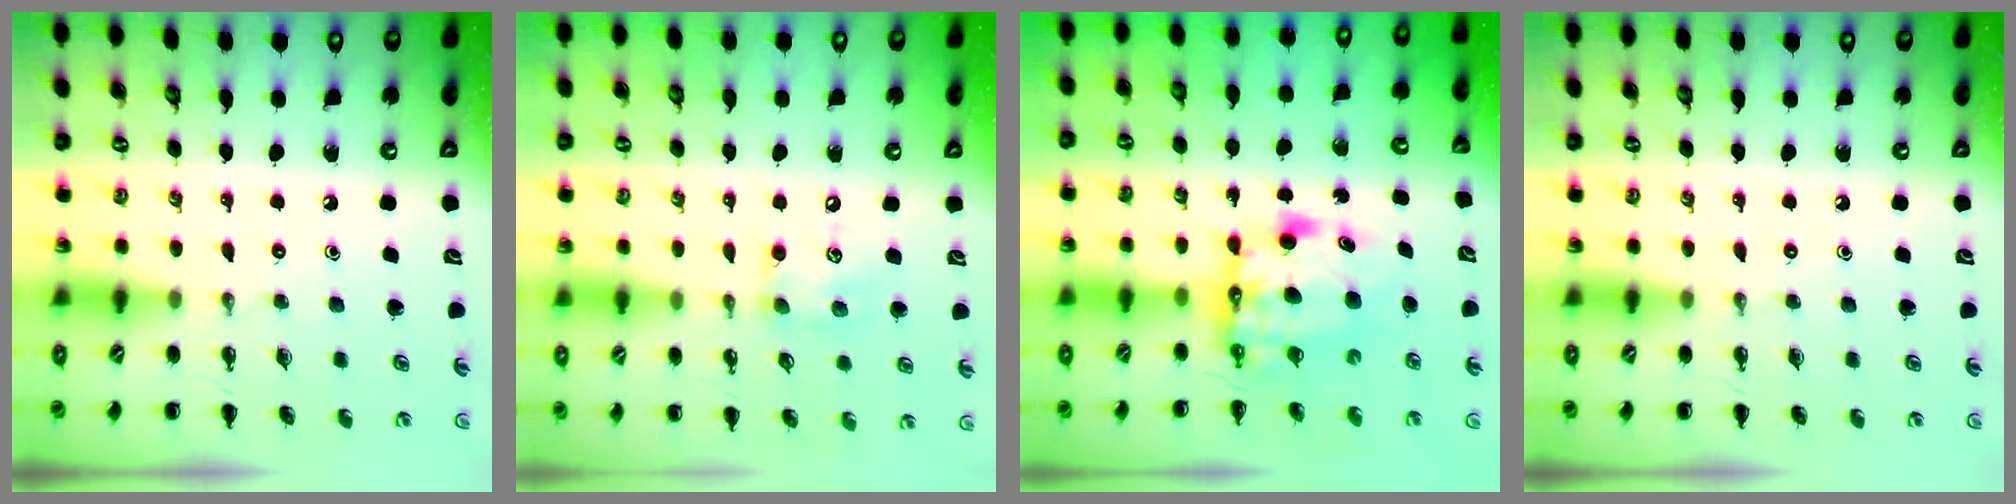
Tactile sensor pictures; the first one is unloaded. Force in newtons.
{"total": 7.5, "press": 7.4, "slide": 0.9}
{"total": 7.6, "press": 7.4, "slide": 1.8}
{"total": 0.0}